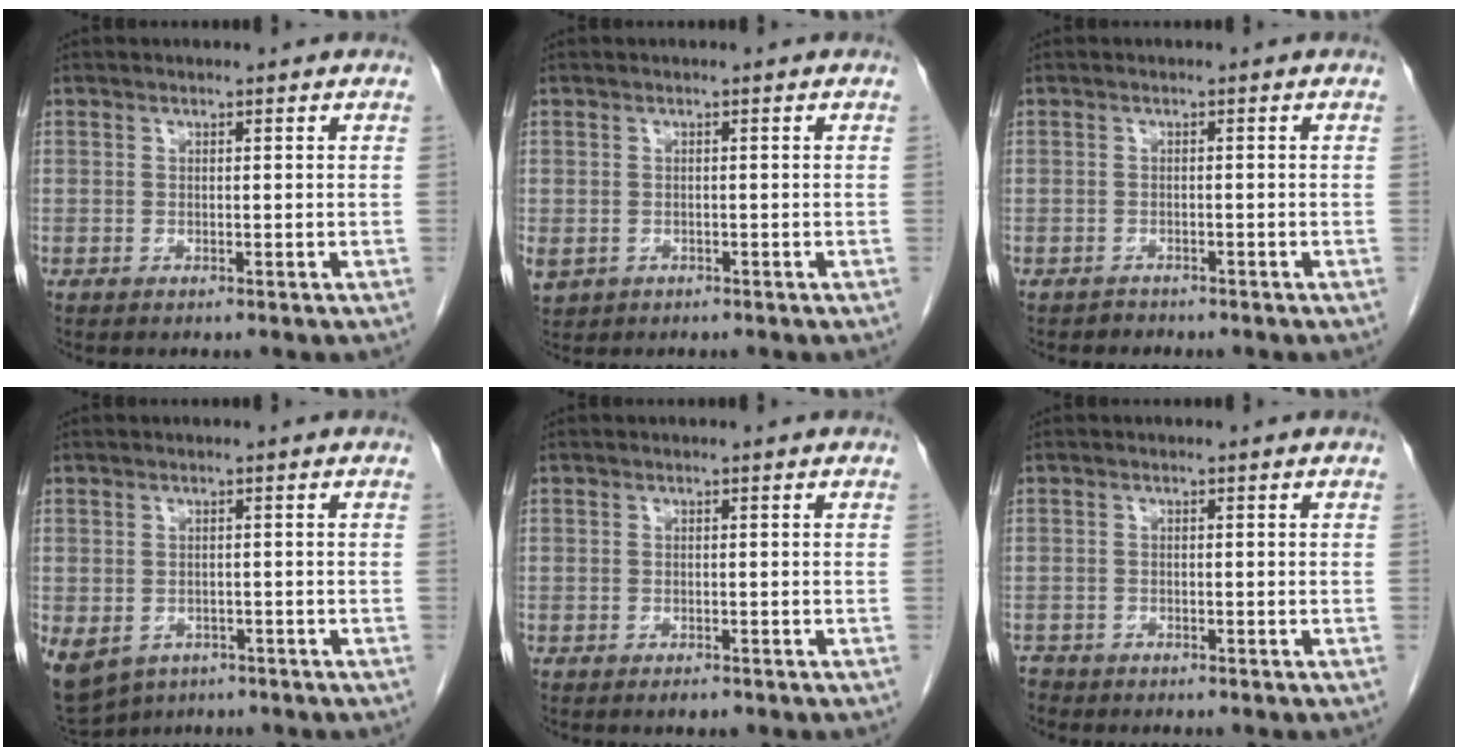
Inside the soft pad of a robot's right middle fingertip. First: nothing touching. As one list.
[{"total": 3.6, "force": [-1.6, 2.9, 1.2], "torque": [-0.029, -0.004, -0.021]}, {"total": 1.1, "force": [-1.0, 0.5, -0.2], "torque": [-0.002, 0.000, -0.018]}, {"total": 14.7, "force": [-7.3, 11.4, 5.8], "torque": [-0.181, -0.010, -0.091]}, {"total": 1.0, "force": [-0.7, 0.3, 0.5], "torque": [-0.008, -0.001, -0.007]}, {"total": 1.8, "force": [-1.6, 0.7, -0.1], "torque": [-0.004, -0.002, -0.030]}]